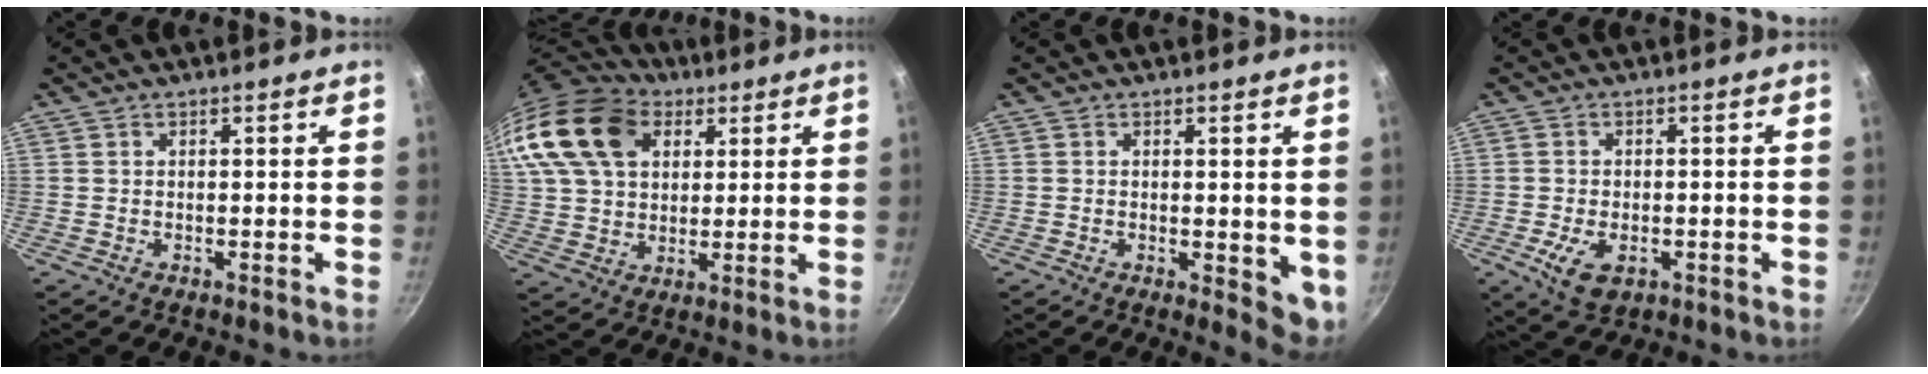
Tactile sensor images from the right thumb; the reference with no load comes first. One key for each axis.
{"total": 22.3, "fx": 9.0, "fy": 15.6, "fz": 13.2, "tx": -0.270, "ty": 0.014, "tz": 0.161}
{"total": 5.4, "fx": 0.0, "fy": 2.4, "fz": 4.8, "tx": -0.059, "ty": -0.014, "tz": 0.002}
{"total": 6.4, "fx": -2.0, "fy": 4.0, "fz": 4.6, "tx": -0.079, "ty": -0.001, "tz": -0.028}